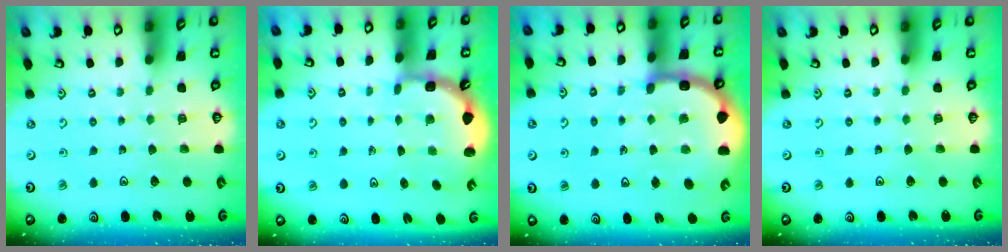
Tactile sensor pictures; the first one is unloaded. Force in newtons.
{"total": 2.0, "press": 1.8, "slide": 0.9}
{"total": 11.3, "press": 11.1, "slide": 2.3}
{"total": 0.0}